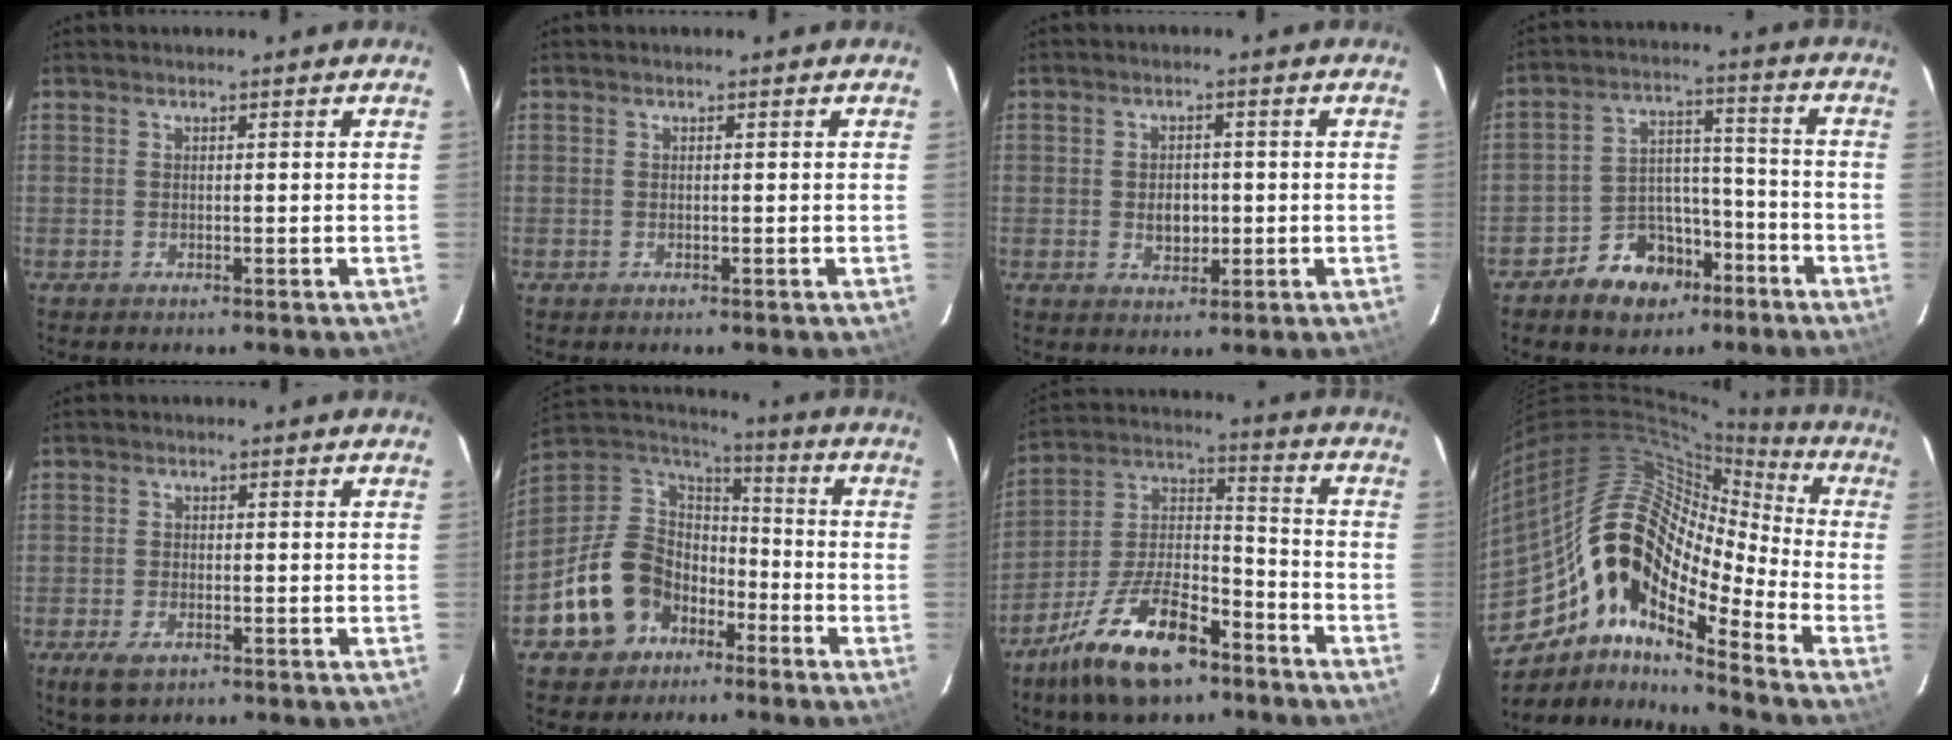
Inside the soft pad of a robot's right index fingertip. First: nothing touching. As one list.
[{"total": 0.0}, {"total": 4.0, "force": [-0.4, 3.0, 2.6], "torque": [-0.044, 0.000, -0.003]}, {"total": 10.8, "force": [-6.9, 7.3, 3.9], "torque": [-0.078, 0.033, -0.097]}, {"total": 4.3, "force": [-2.4, 2.1, 2.8], "torque": [-0.069, -0.010, -0.043]}, {"total": 15.9, "force": [-8.1, 12.4, 5.9], "torque": [-0.158, 0.031, -0.120]}, {"total": 18.8, "force": [-11.9, 7.7, 12.3], "torque": [-0.247, 0.005, -0.208]}, {"total": 19.1, "force": [-9.4, 8.0, 14.6], "torque": [-0.234, -0.011, -0.193]}]